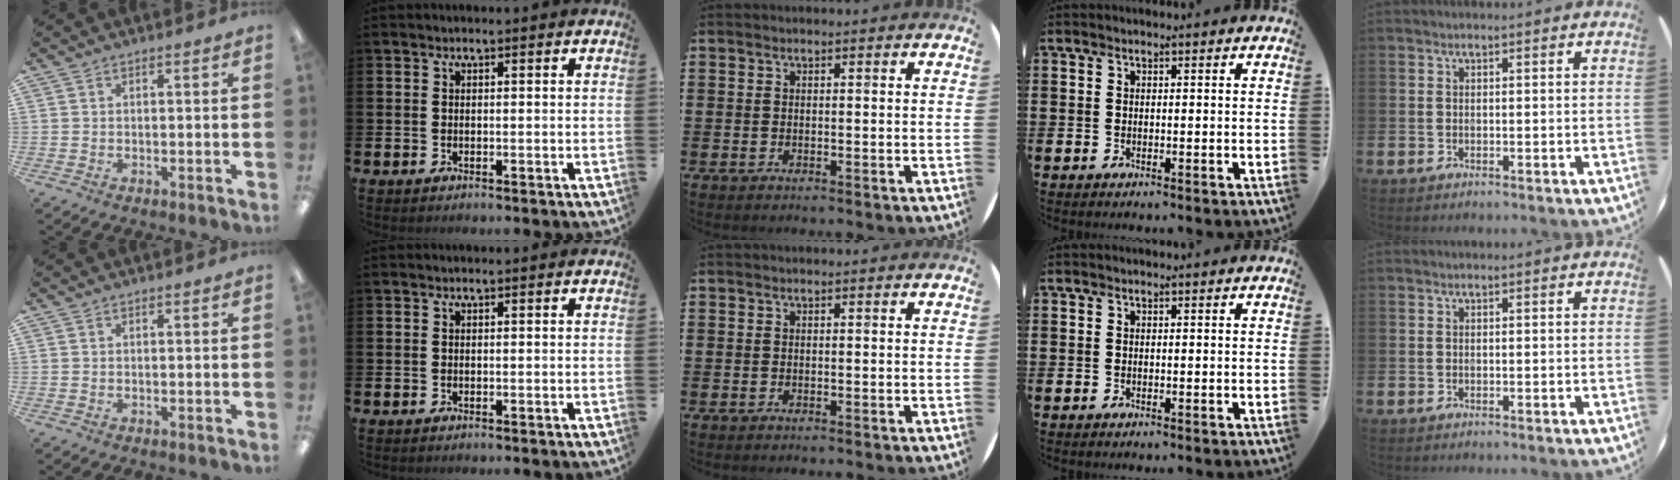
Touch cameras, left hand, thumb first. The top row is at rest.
{}